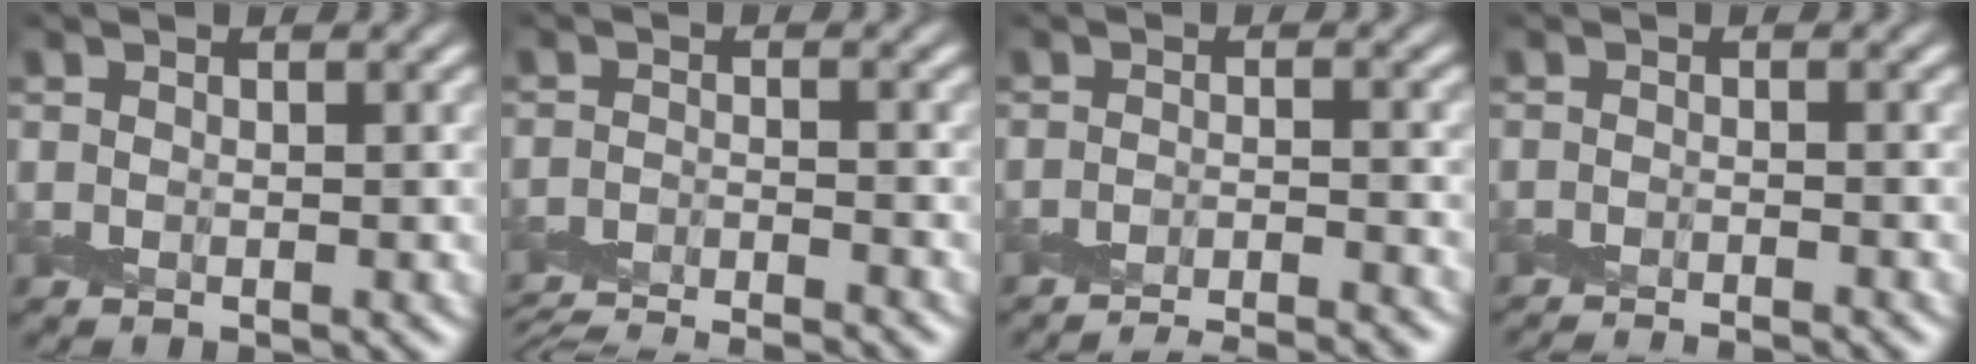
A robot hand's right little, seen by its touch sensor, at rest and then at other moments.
{"total": 7.3, "force": [-7.1, 0.7, 1.5], "torque": [-0.018, -0.017, -0.103]}
{"total": 6.3, "force": [-6.2, 0.2, 1.3], "torque": [-0.012, -0.007, -0.091]}
{"total": 2.8, "force": [-2.7, -0.5, 0.7], "torque": [-0.008, -0.009, -0.052]}